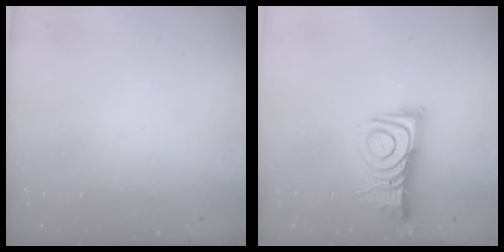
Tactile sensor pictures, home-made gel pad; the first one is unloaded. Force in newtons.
{"total": 11.5, "press": 11.5, "slide": 0.9}